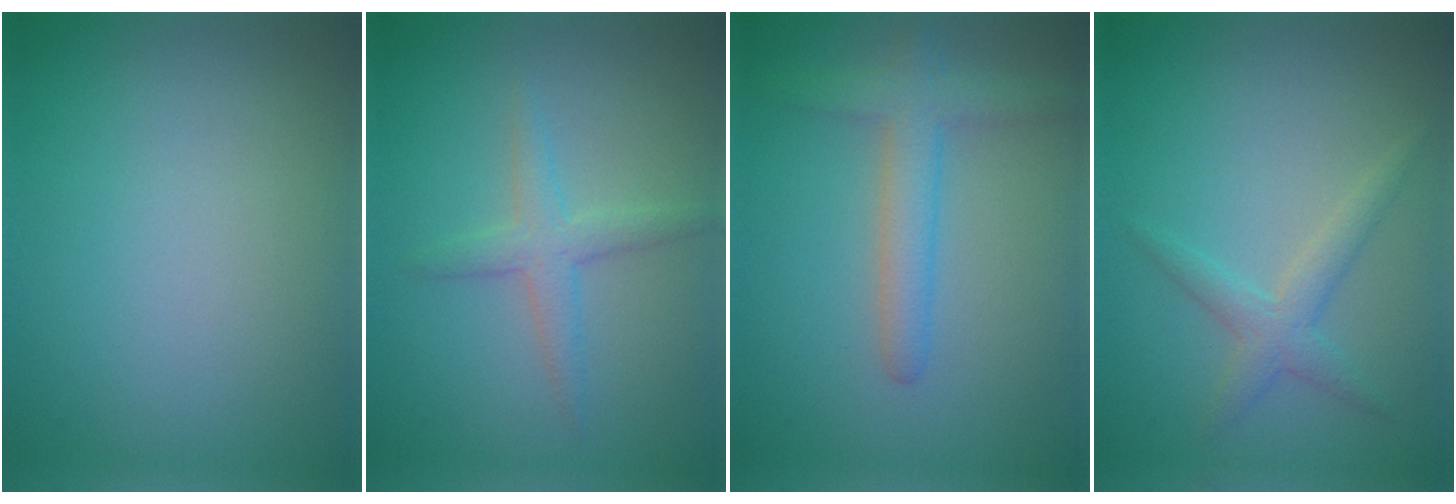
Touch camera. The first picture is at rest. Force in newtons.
{"total": 2.3, "press": 2.3, "slide": 0.1}
{"total": 3.4, "press": 3.4, "slide": 0.2}
{"total": 2.2, "press": 2.2, "slide": 0.1}